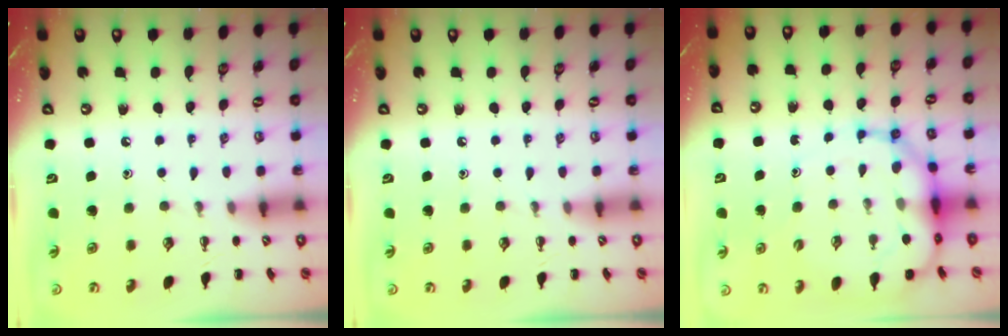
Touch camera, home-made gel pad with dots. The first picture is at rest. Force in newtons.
{"total": 0.0}
{"total": 12.6, "press": 12.1, "slide": 3.4}